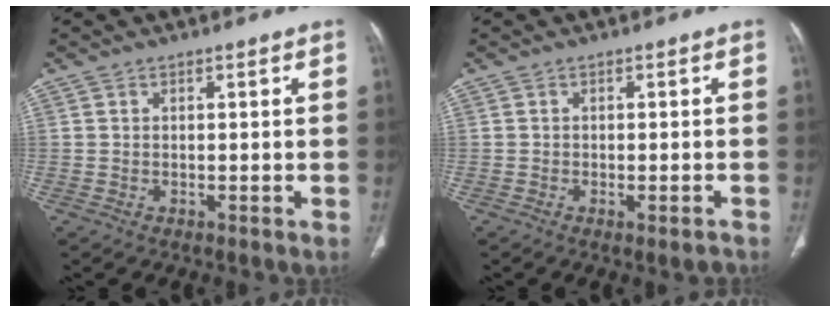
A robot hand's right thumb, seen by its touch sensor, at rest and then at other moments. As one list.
[{"total": 2.2, "force": [-1.2, 0.7, 1.8], "torque": [-0.025, 0.006, -0.011]}]